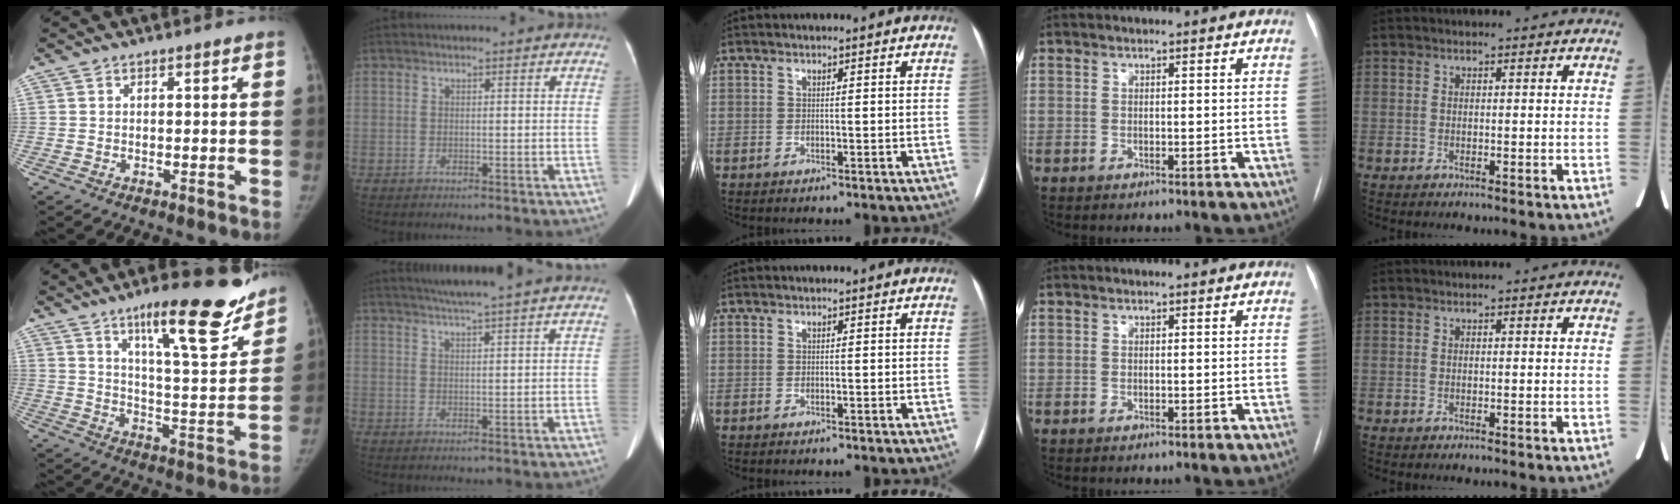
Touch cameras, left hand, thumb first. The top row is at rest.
{"thumb": {"total": 19.8, "force": [13.5, 4.5, 13.8], "torque": [-0.161, -0.075, 0.207]}, "index": {"total": 7.2, "force": [6.1, -1.3, 3.7], "torque": [-0.056, 0.018, 0.081]}, "middle": {"total": 1.0, "force": [-0.2, -0.6, -0.7], "torque": [0.015, -0.006, -0.005]}}